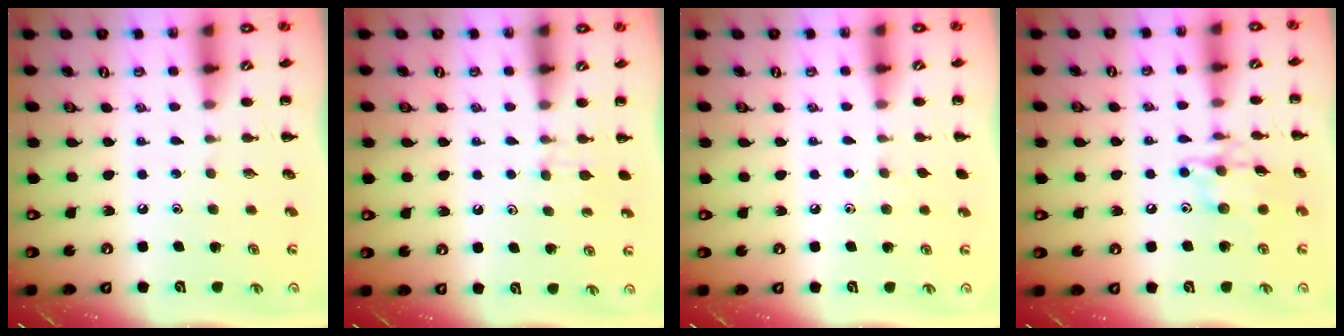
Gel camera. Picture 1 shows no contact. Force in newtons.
{"total": 3.9, "press": 3.7, "slide": 1.2}
{"total": 2.9, "press": 2.7, "slide": 1.2}
{"total": 11.6, "press": 11.6, "slide": 0.5}